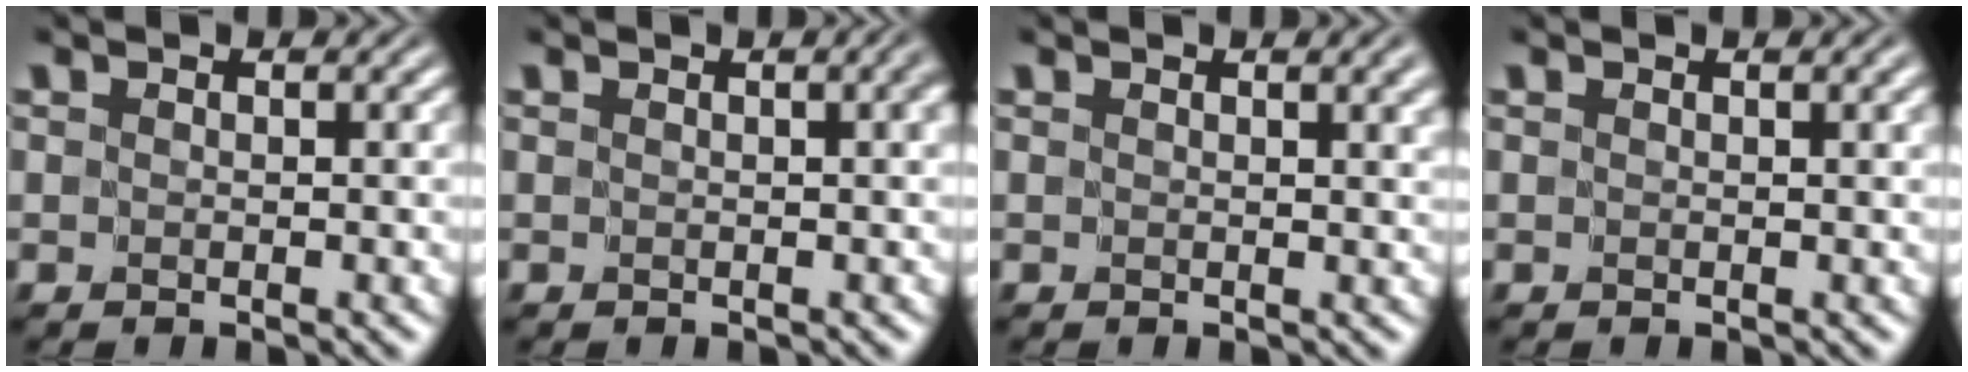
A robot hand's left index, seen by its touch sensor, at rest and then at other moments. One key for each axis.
{"total": 1.7, "fx": 0.5, "fy": 0.4, "fz": 1.5, "tx": -0.010, "ty": 0.001, "tz": 0.006}
{"total": 1.9, "fx": 1.1, "fy": 0.4, "fz": 1.5, "tx": -0.013, "ty": -0.002, "tz": 0.018}
{"total": 0.9, "fx": 0.5, "fy": 0.0, "fz": 0.7, "tx": -0.007, "ty": -0.001, "tz": 0.009}